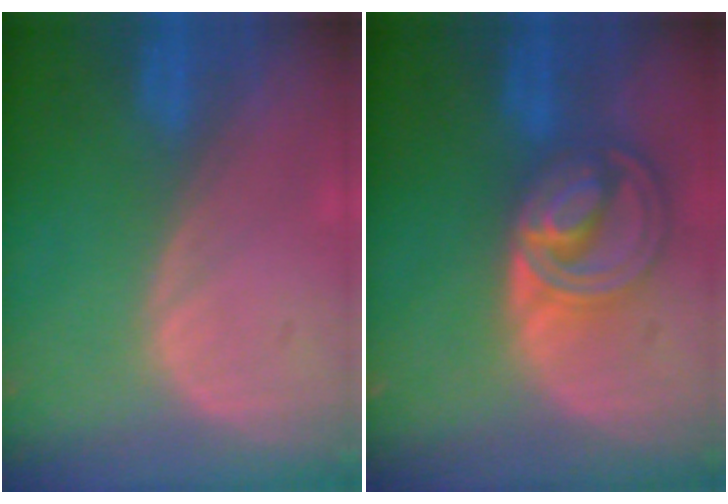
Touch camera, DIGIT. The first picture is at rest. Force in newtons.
{"total": 8.5, "press": 7.3, "slide": 4.4}